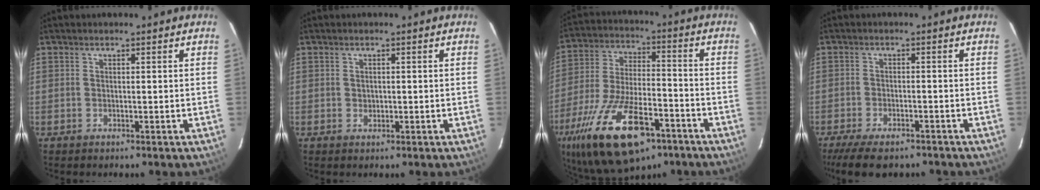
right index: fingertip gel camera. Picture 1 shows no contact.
{"total": 1.0, "force": [0.1, 0.9, 0.4], "torque": [-0.005, 0.003, 0.002]}
{"total": 24.5, "force": [-13.9, 10.4, 17.3], "torque": [-0.354, -0.043, -0.228]}
{"total": 9.9, "force": [-7.9, 3.3, 5.0], "torque": [-0.118, -0.026, -0.130]}